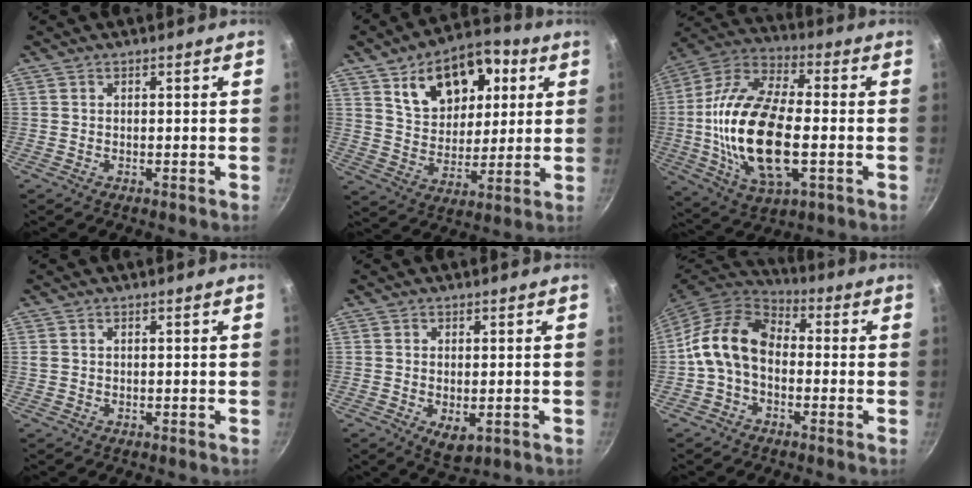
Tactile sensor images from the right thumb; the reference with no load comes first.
{"total": 17.8, "force": [7.2, 11.2, 11.7], "torque": [-0.131, -0.010, 0.121]}
{"total": 23.5, "force": [-2.7, 11.0, 20.5], "torque": [-0.412, 0.012, -0.044]}
{"total": 1.1, "force": [0.4, 0.7, 0.7], "torque": [-0.017, 0.006, 0.013]}
{"total": 4.4, "force": [-1.1, 2.3, 3.6], "torque": [-0.058, -0.011, -0.009]}
{"total": 12.9, "force": [-1.3, 8.9, 9.3], "torque": [-0.164, 0.035, -0.038]}